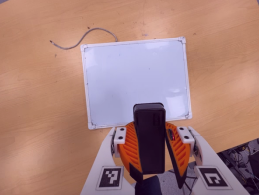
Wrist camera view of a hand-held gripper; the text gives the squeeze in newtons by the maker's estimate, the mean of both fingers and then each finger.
{"total": 9.9, "left": 9.8, "right": 9.9}